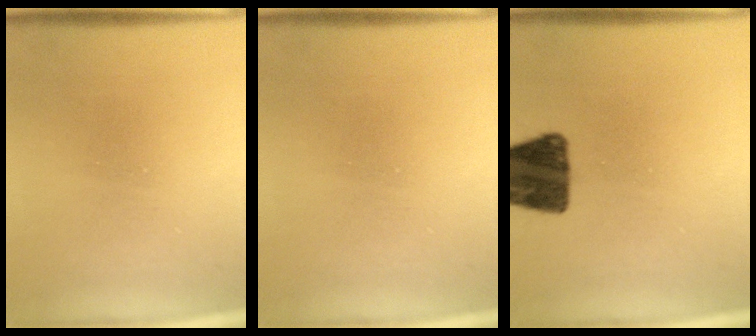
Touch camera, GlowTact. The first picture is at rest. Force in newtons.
{"total": 0.0}
{"total": 13.4}